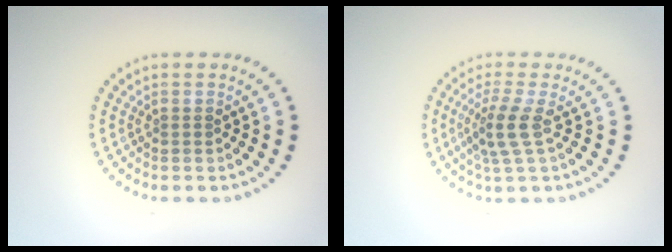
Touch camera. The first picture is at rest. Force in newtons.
{"total": 2.9, "press": 2.4, "slide": 1.7}